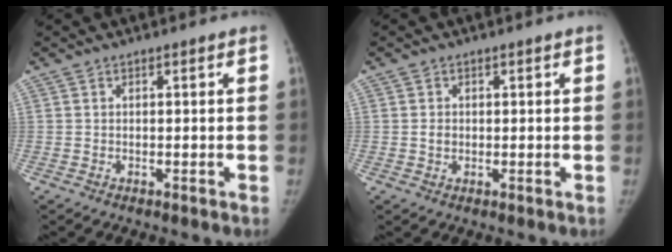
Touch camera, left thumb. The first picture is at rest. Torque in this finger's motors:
{"motor_torque": [0.17, 0.08, 0.31, -0.33, 0.04]}